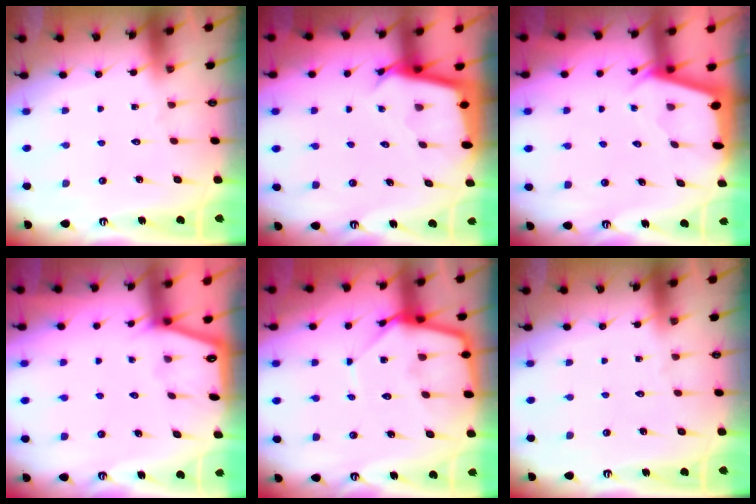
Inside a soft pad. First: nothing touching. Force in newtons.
{"total": 2.8, "press": 2.8, "slide": 0.0}
{"total": 2.1, "press": 2.1, "slide": 0.4}
{"total": 1.3, "press": 1.2, "slide": 0.2}
{"total": 10.5, "press": 10.4, "slide": 0.9}
{"total": 0.0}